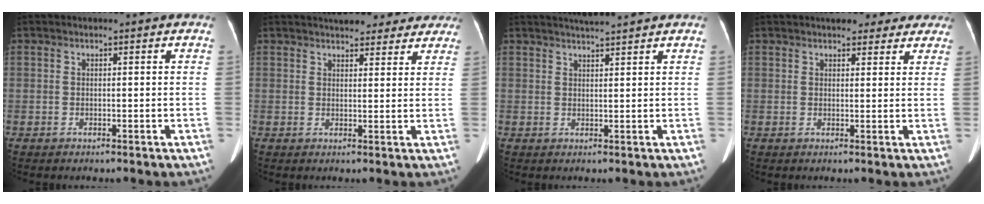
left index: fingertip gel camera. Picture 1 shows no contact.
{"total": 12.6, "force": [11.1, 4.1, 4.3], "torque": [-0.029, 0.025, 0.129]}
{"total": 4.1, "force": [3.8, -0.7, 1.3], "torque": [-0.020, 0.017, 0.059]}
{"total": 8.2, "force": [6.8, 3.3, 3.2], "torque": [-0.021, 0.017, 0.079]}